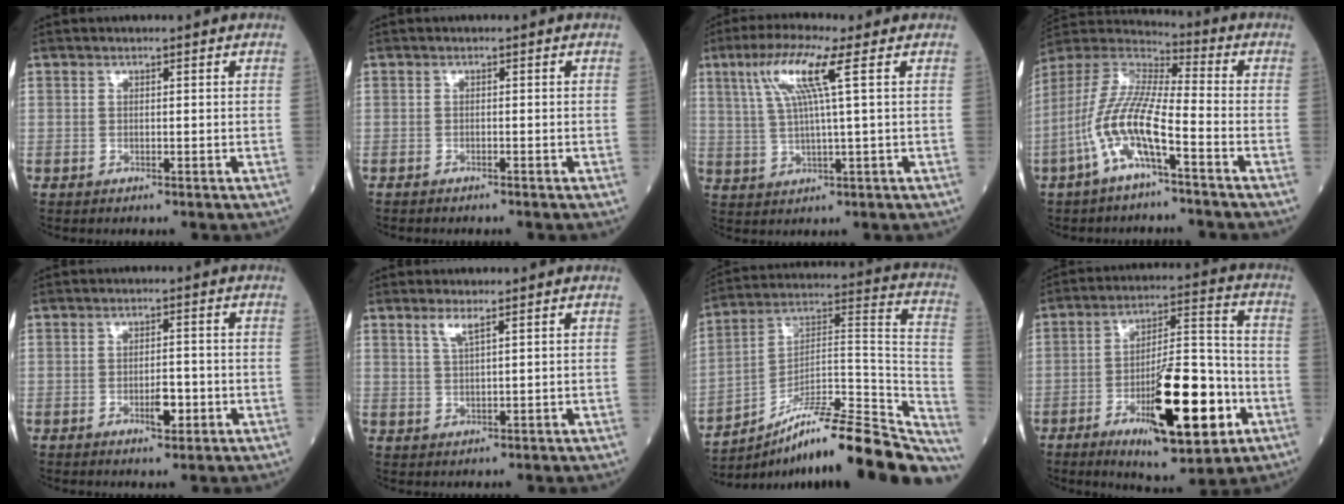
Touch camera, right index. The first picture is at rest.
{"total": 1.5, "force": [-1.3, 0.0, 0.7], "torque": [-0.012, 0.000, -0.015]}
{"total": 8.4, "force": [3.3, -0.6, 7.7], "torque": [-0.158, 0.015, 0.067]}
{"total": 12.3, "force": [-5.2, 1.7, 11.0], "torque": [-0.243, 0.002, -0.105]}
{"total": 3.2, "force": [-1.2, 1.0, 2.8], "torque": [-0.046, 0.002, -0.013]}
{"total": 2.3, "force": [1.6, -0.1, 1.7], "torque": [-0.041, -0.001, 0.035]}
{"total": 26.9, "force": [-21.6, 3.6, 15.6], "torque": [-0.163, 0.028, -0.326]}
{"total": 17.7, "force": [-6.7, 4.1, 15.9], "torque": [-0.263, -0.004, -0.096]}